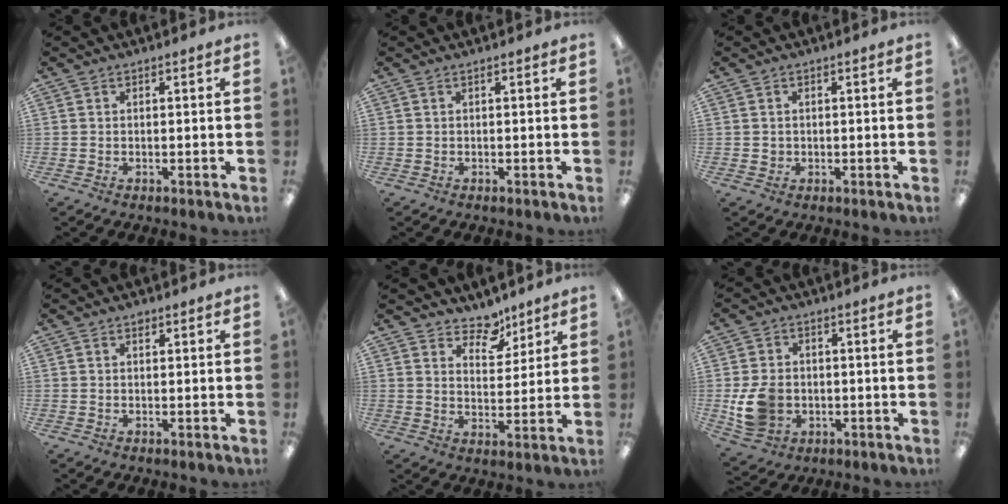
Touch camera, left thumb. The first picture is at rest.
{"total": 0.0}
{"total": 1.3, "force": [0.1, 1.3, 0.2], "torque": [-0.005, 0.005, 0.000]}
{"total": 1.0, "force": [0.6, 0.7, 0.5], "torque": [-0.004, -0.001, 0.009]}
{"total": 7.2, "force": [6.1, 3.6, 1.5], "torque": [-0.014, -0.046, 0.109]}
{"total": 9.3, "force": [-1.6, 7.8, 4.9], "torque": [-0.100, 0.011, -0.026]}